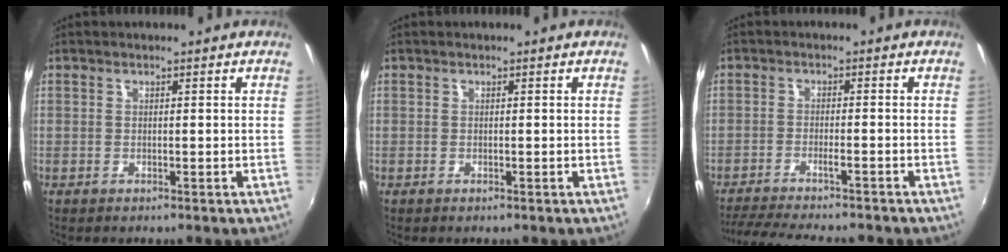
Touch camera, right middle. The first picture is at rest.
{"total": 0.0}
{"total": 13.1, "force": [-11.6, 1.1, 5.9], "torque": [-0.124, -0.018, -0.179]}